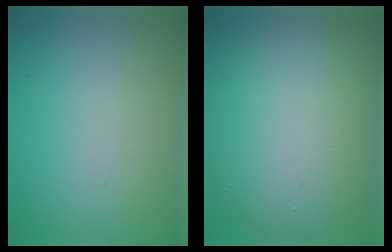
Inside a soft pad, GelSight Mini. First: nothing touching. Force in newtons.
{"total": 10.8, "press": 10.8, "slide": 0.4}